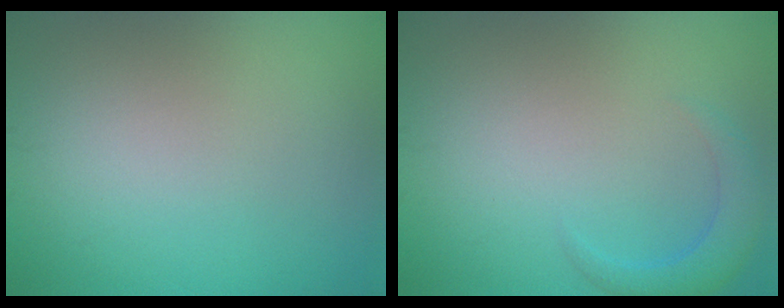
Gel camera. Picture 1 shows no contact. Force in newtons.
{"total": 2.4, "press": 2.4, "slide": 0.2}